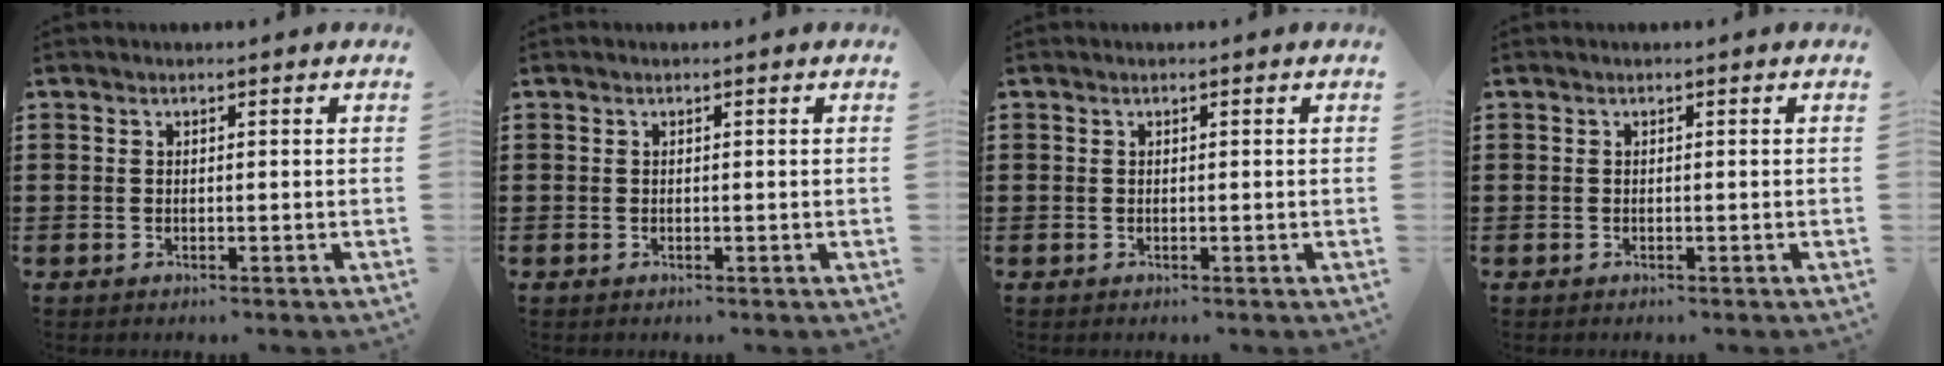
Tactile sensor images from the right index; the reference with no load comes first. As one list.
[{"total": 0.0}, {"total": 0.0}, {"total": 0.0}]